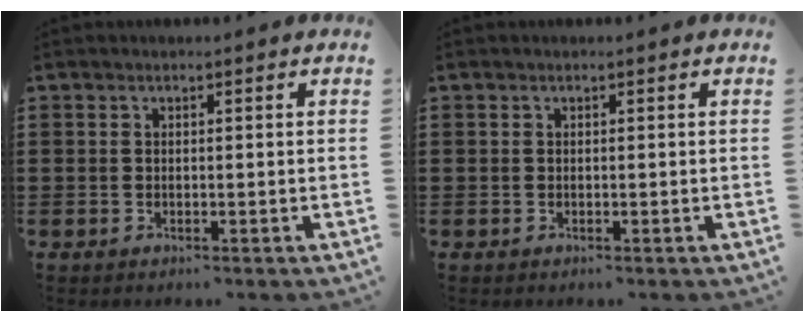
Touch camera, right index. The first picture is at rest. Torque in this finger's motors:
{"motor_torque": [-0.02, 0.01, 0.00, 0.00]}